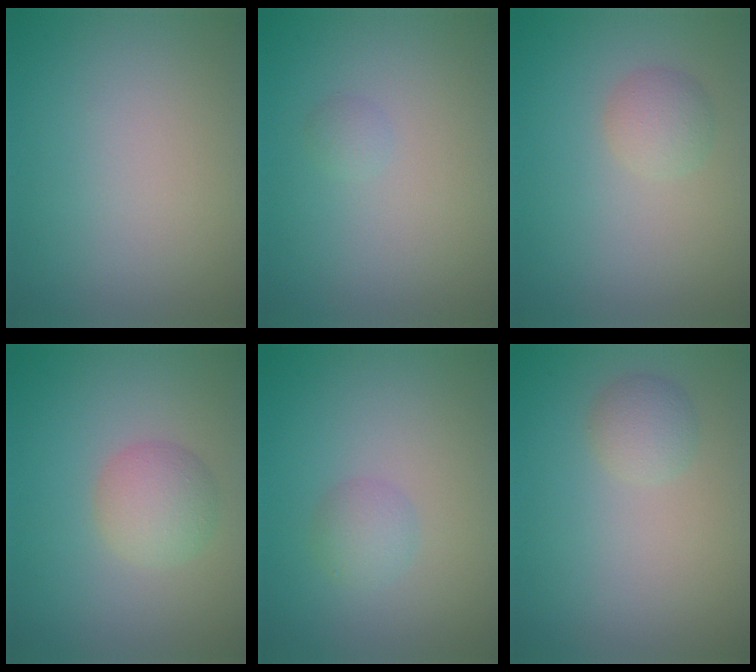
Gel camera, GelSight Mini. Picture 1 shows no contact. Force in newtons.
{"total": 0.8, "press": 0.8, "slide": 0.0}
{"total": 2.0, "press": 2.0, "slide": 0.0}
{"total": 3.1, "press": 3.1, "slide": 0.1}
{"total": 1.7, "press": 1.7, "slide": 0.0}
{"total": 1.8, "press": 1.8, "slide": 0.1}